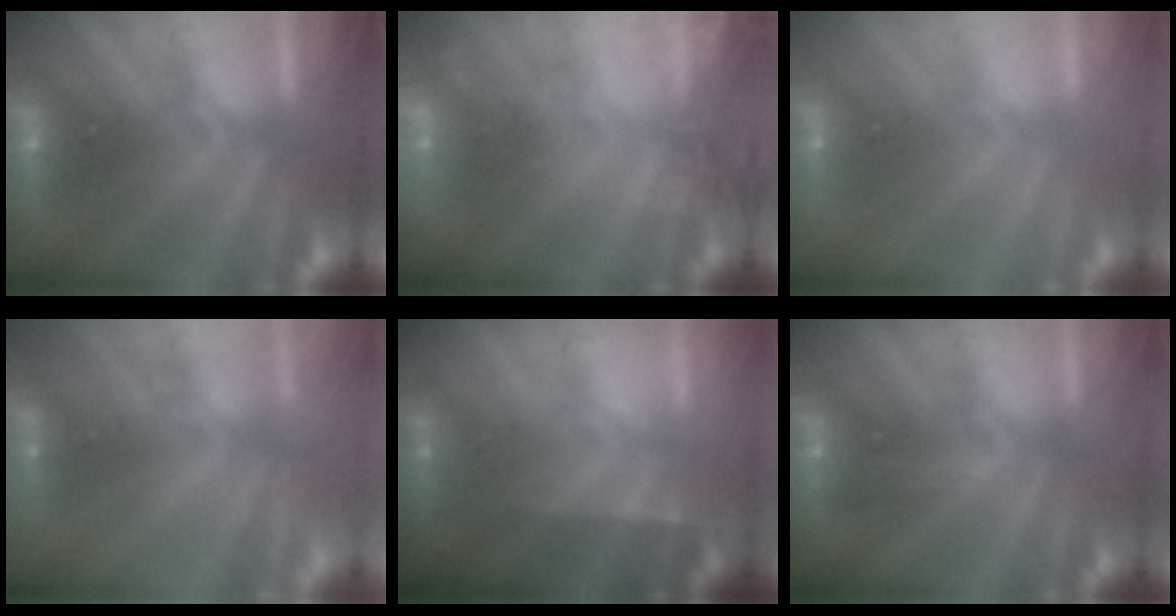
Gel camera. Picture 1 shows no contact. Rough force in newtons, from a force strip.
{"total": 7.1}
{"total": 3.3}
{"total": 2.1}
{"total": 1.8}
{"total": 2.9}